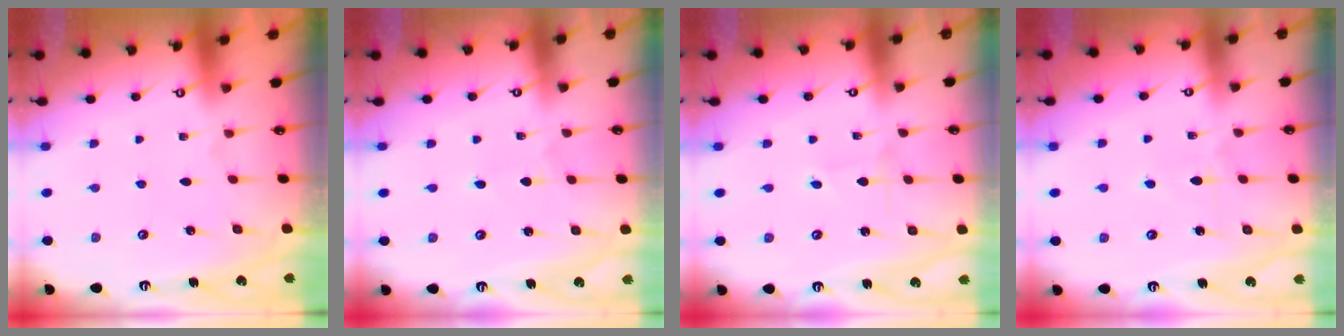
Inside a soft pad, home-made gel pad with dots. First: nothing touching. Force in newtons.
{"total": 0.5, "press": 0.5, "slide": 0.1}
{"total": 0.8, "press": 0.8, "slide": 0.0}
{"total": 3.9, "press": 3.9, "slide": 0.5}